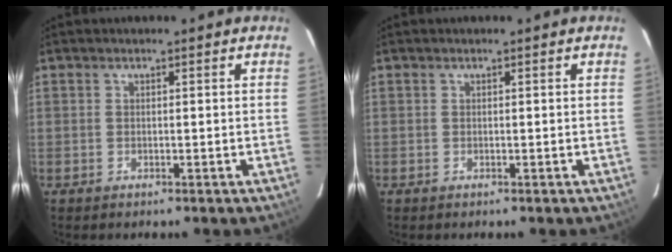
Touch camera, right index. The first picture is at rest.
{"total": 0.0}